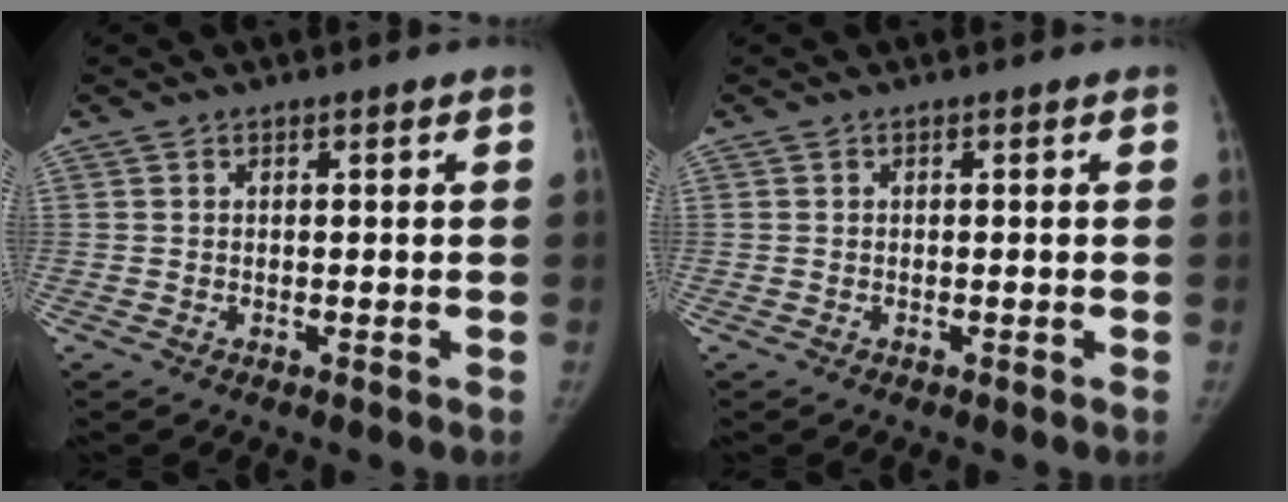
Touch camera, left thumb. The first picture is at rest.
{"total": 0.0}